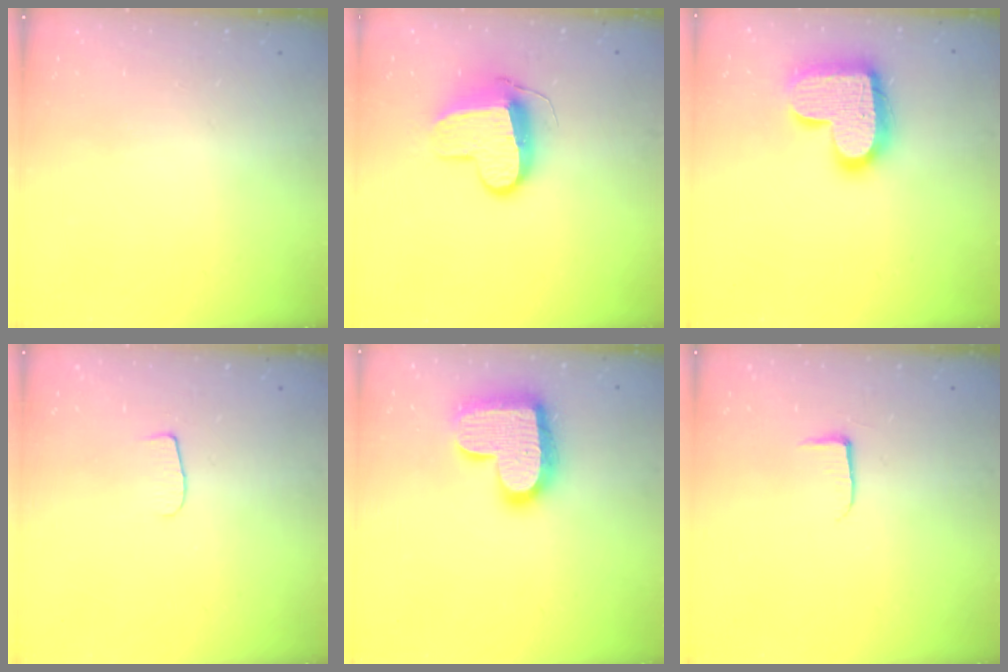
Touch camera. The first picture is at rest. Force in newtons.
{"total": 11.7, "press": 11.7, "slide": 0.9}
{"total": 18.7, "press": 18.6, "slide": 1.1}
{"total": 6.0, "press": 6.0, "slide": 0.6}
{"total": 17.7, "press": 17.7, "slide": 1.2}
{"total": 4.0, "press": 4.0, "slide": 0.5}